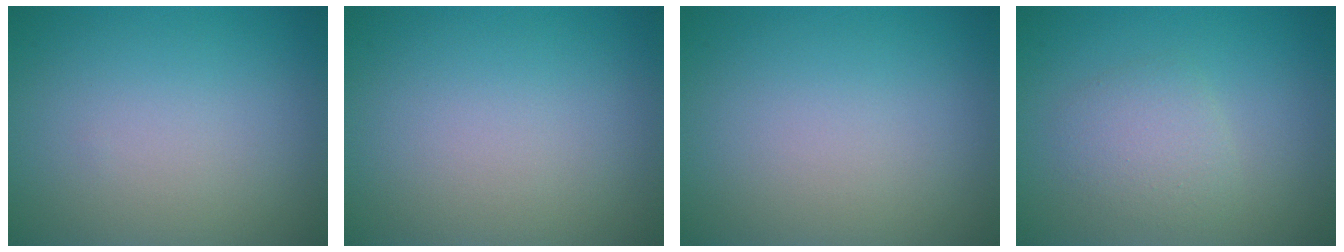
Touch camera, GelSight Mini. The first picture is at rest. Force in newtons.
{"total": 0.0}
{"total": 0.0}
{"total": 2.3, "press": 2.3, "slide": 0.2}